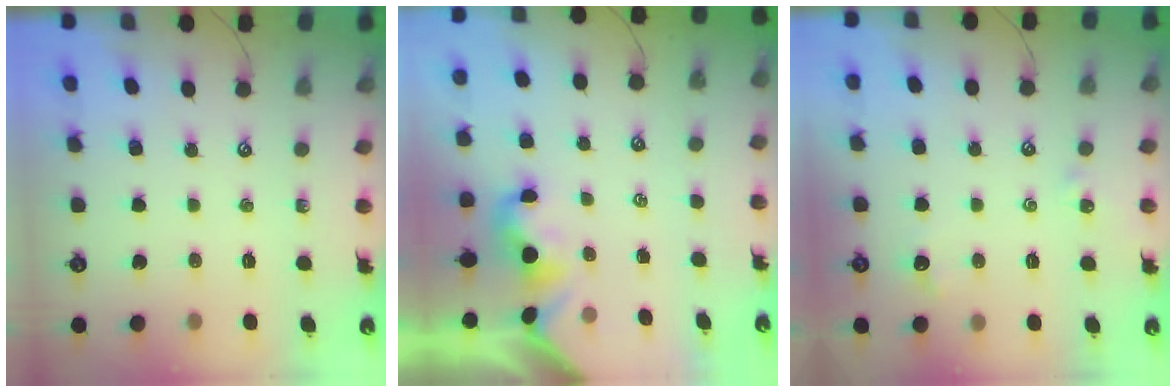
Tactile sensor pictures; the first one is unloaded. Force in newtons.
{"total": 1.6, "press": 1.5, "slide": 0.4}
{"total": 1.8, "press": 1.7, "slide": 0.5}